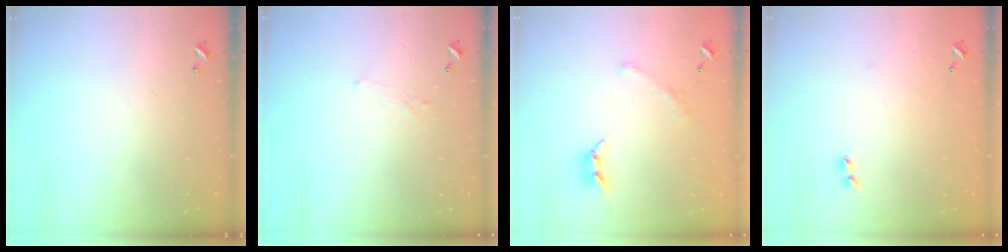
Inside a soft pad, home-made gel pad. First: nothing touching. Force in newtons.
{"total": 0.8, "press": 0.6, "slide": 0.6}
{"total": 1.6, "press": 1.1, "slide": 1.1}
{"total": 6.8, "press": 6.8, "slide": 0.6}